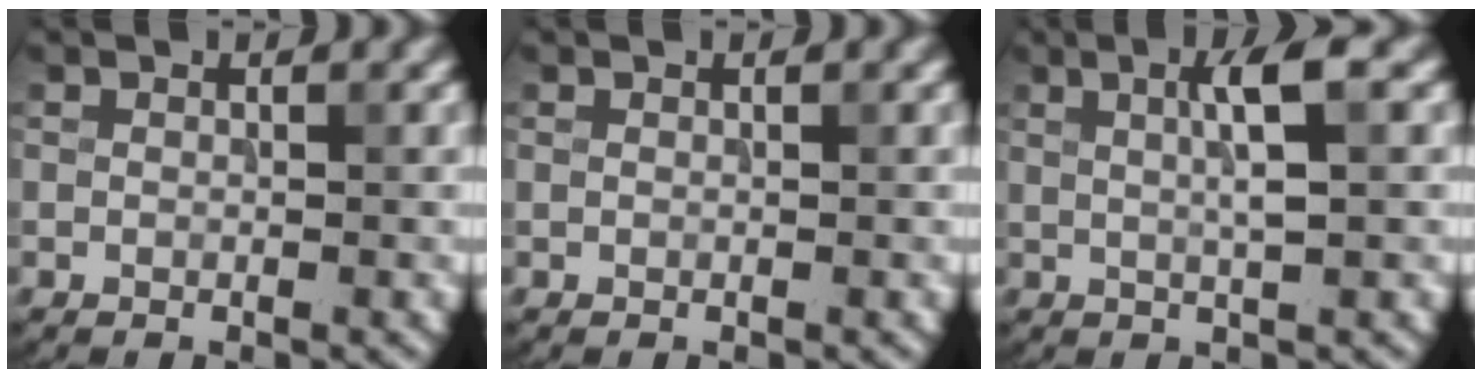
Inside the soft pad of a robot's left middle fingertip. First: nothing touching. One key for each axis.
{"total": 0.0}
{"total": 3.9, "fx": 1.0, "fy": 0.6, "fz": 3.7, "tx": -0.057, "ty": 0.009, "tz": 0.015}